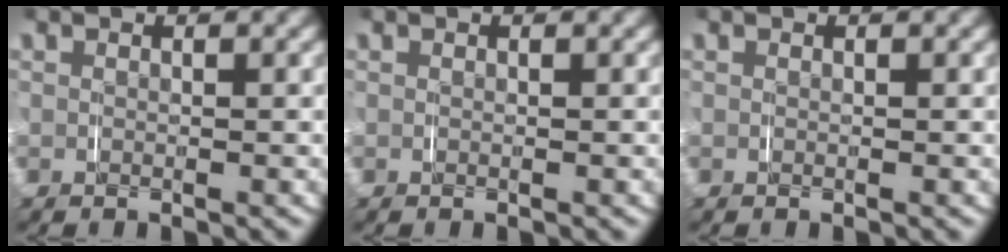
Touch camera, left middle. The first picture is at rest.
{"total": 0.0}
{"total": 0.0}